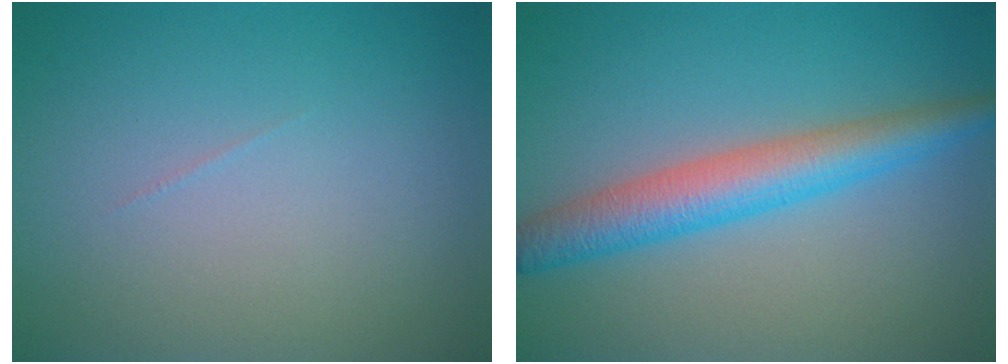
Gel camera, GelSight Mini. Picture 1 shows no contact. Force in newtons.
{"total": 5.0, "press": 5.0, "slide": 0.1}